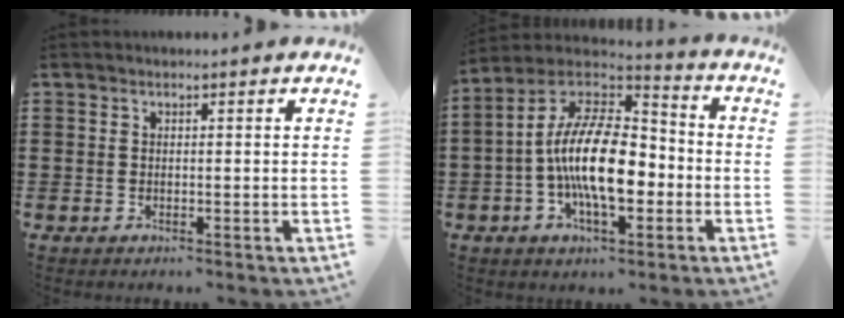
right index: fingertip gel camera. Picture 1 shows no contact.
{"total": 15.5, "force": [-2.5, 7.0, 13.6], "torque": [-0.276, -0.008, -0.052]}